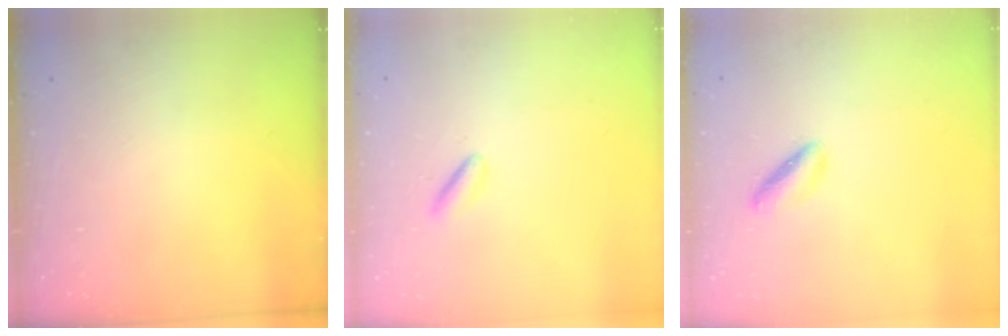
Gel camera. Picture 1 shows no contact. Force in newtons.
{"total": 2.5, "press": 2.4, "slide": 0.8}
{"total": 2.9, "press": 2.8, "slide": 0.5}